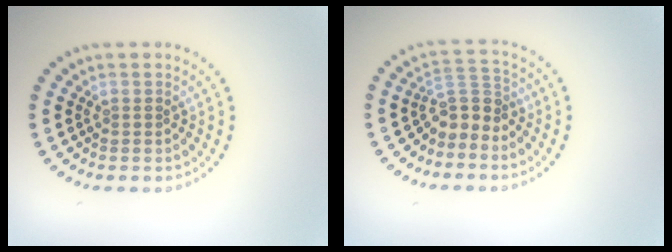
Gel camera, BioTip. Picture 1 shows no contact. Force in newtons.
{"total": 2.8, "press": 2.2, "slide": 1.7}